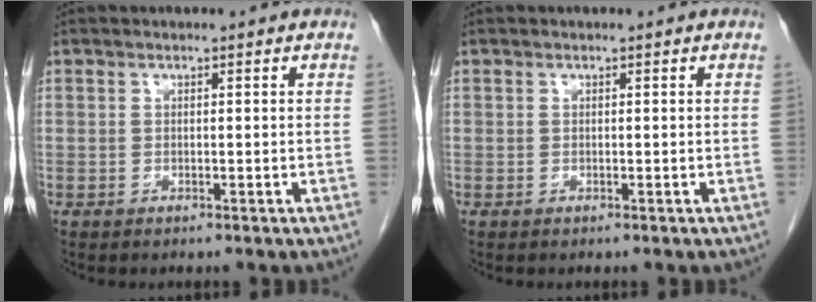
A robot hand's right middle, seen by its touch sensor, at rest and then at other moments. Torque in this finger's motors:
{"motor_torque": [-0.05, -0.01, 0.00, 0.00]}